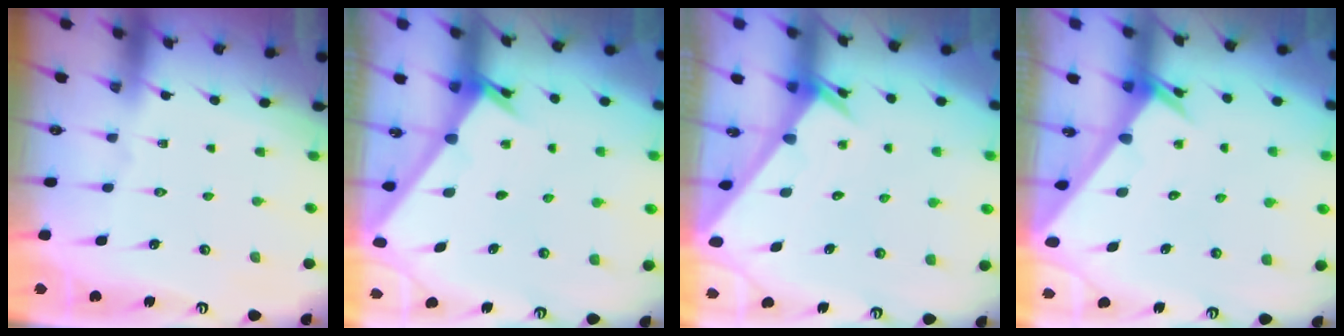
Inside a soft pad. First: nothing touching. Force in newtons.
{"total": 2.3, "press": 2.3, "slide": 0.2}
{"total": 2.3, "press": 2.3, "slide": 0.1}
{"total": 2.5, "press": 2.5, "slide": 0.0}